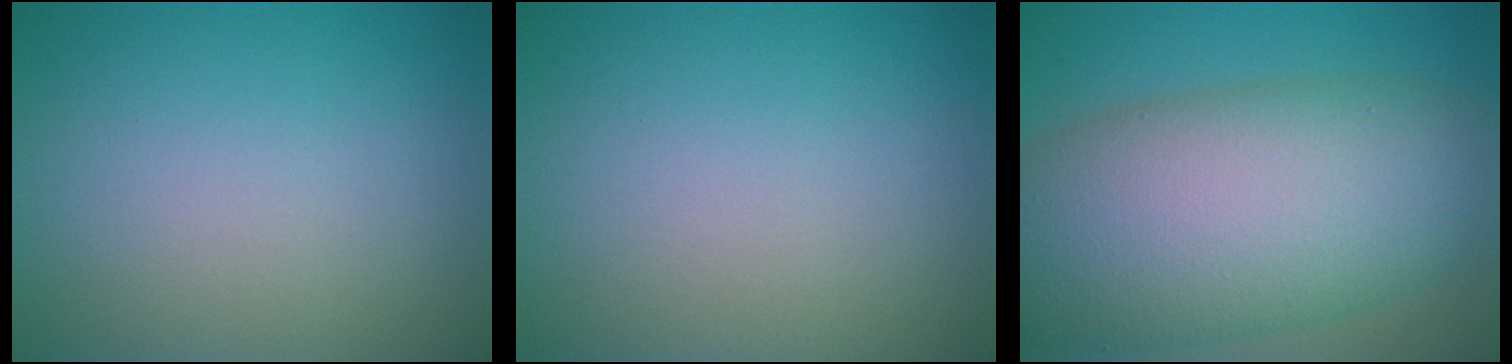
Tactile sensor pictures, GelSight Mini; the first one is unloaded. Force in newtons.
{"total": 0.0}
{"total": 13.7, "press": 13.7, "slide": 0.3}